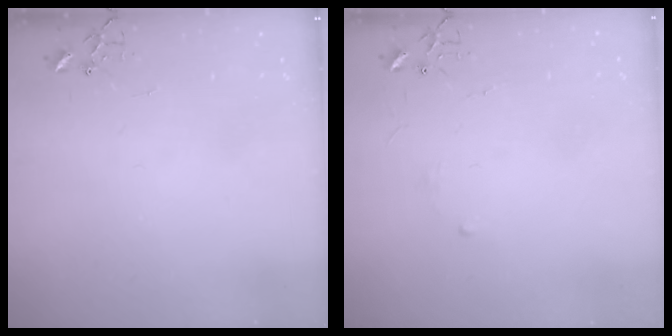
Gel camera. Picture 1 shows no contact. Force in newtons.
{"total": 2.9, "press": 2.8, "slide": 0.5}